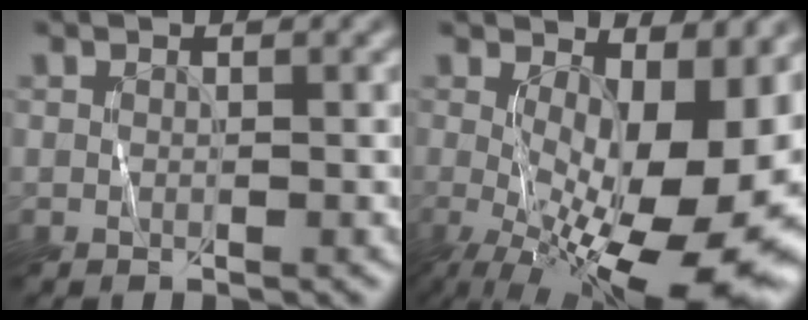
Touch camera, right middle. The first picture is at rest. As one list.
[{"total": 16.9, "force": [-1.7, 7.6, 15.0], "torque": [-0.193, -0.027, -0.005]}]